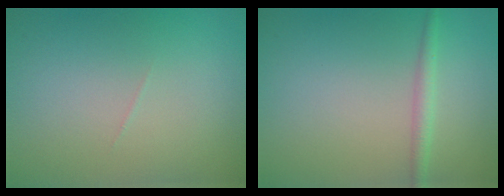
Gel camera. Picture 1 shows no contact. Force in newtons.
{"total": 1.7, "press": 1.7, "slide": 0.0}